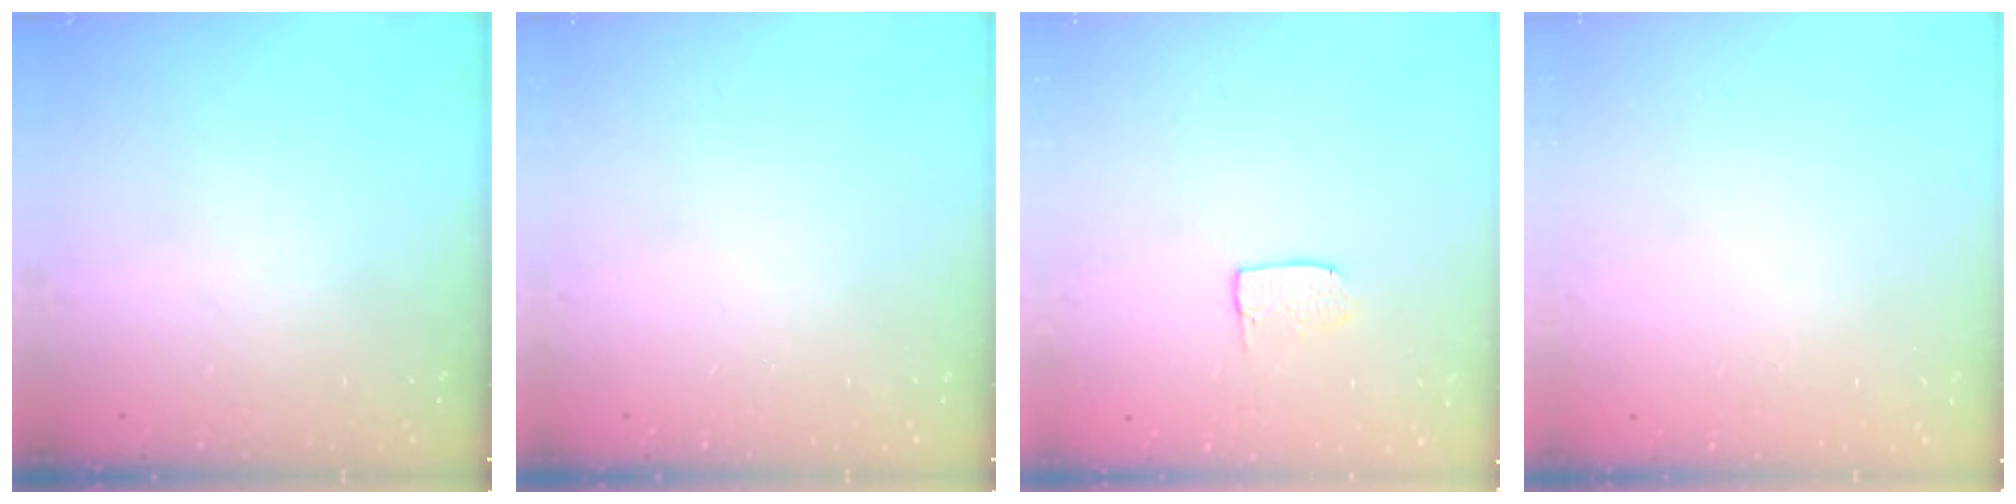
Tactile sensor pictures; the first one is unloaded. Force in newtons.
{"total": 0.0}
{"total": 3.8, "press": 3.8, "slide": 0.2}
{"total": 0.0}